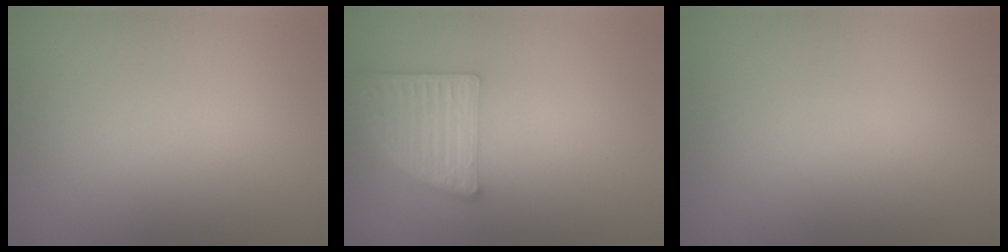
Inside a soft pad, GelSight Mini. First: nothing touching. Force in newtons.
{"total": 4.5, "press": 3.5, "slide": 2.9}
{"total": 0.0}